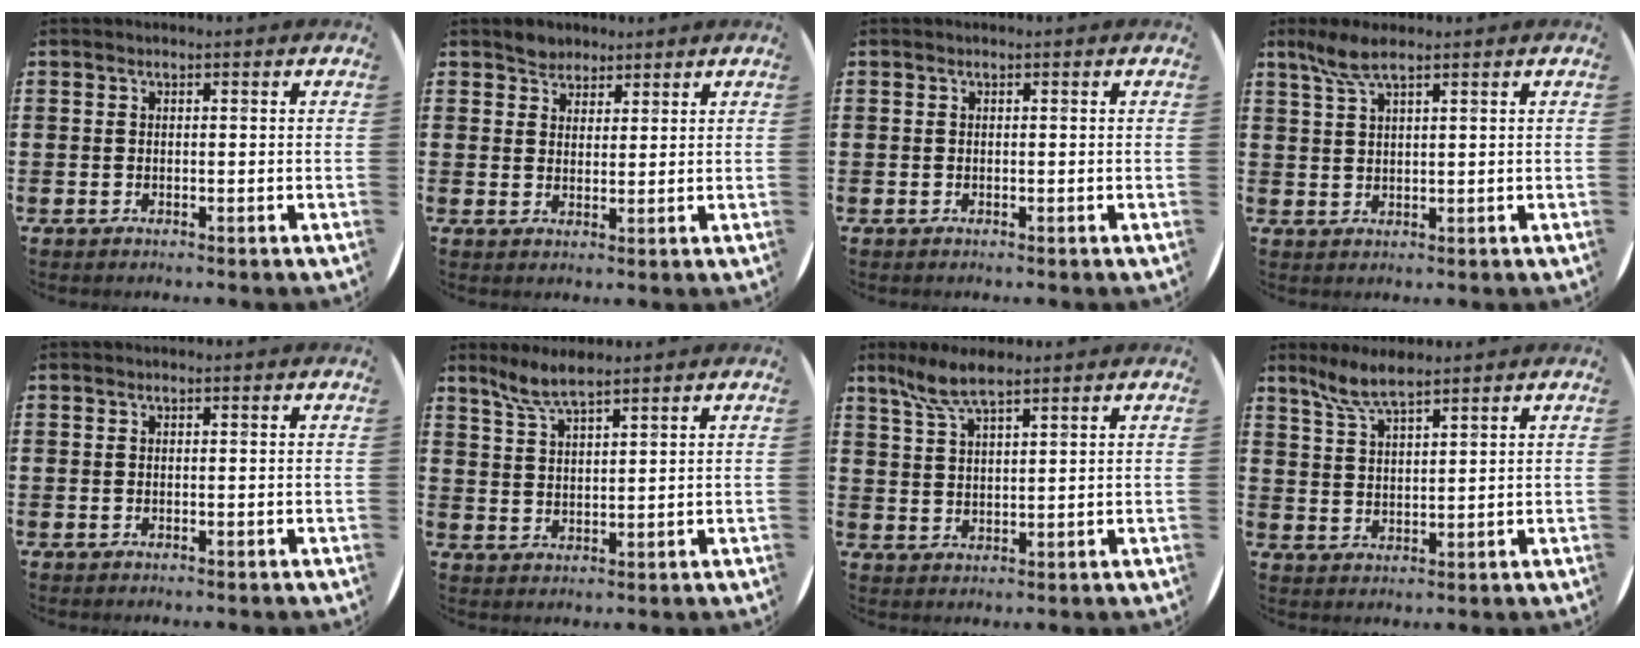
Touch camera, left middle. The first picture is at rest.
{"total": 2.6, "force": [2.3, 1.3, -0.3], "torque": [0.008, 0.001, 0.044]}
{"total": 0.0}
{"total": 4.2, "force": [2.8, 0.8, 3.0], "torque": [-0.064, 0.006, 0.050]}
{"total": 0.0}
{"total": 4.6, "force": [4.0, 0.4, 2.1], "torque": [-0.051, -0.004, 0.073]}
{"total": 5.7, "force": [4.6, 1.0, 3.3], "torque": [-0.076, -0.002, 0.084]}
{"total": 5.2, "force": [4.6, 0.6, 2.4], "torque": [-0.059, -0.005, 0.082]}